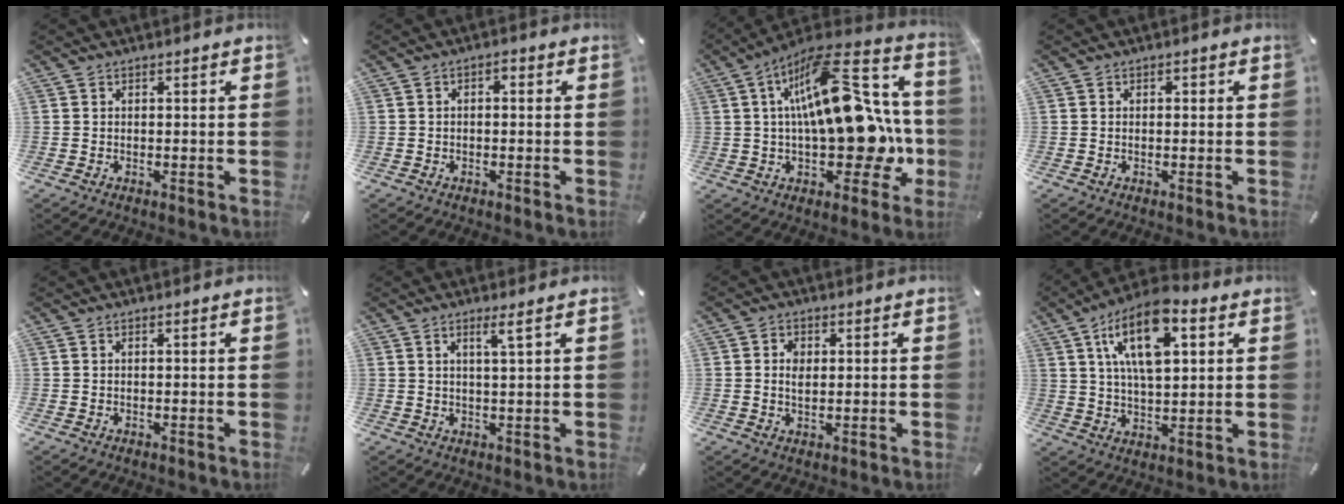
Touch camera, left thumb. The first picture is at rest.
{"total": 1.3, "force": [-0.8, 0.6, 0.8], "torque": [-0.015, 0.007, -0.017]}
{"total": 22.8, "force": [1.7, 11.3, 19.8], "torque": [-0.302, -0.028, 0.028]}
{"total": 0.6, "force": [-0.2, 0.5, 0.2], "torque": [-0.006, 0.002, -0.004]}
{"total": 0.0}
{"total": 3.6, "force": [1.8, -0.2, 3.0], "torque": [-0.061, -0.002, 0.029]}
{"total": 3.0, "force": [0.4, 2.2, 1.9], "torque": [-0.033, 0.004, 0.004]}
{"total": 14.6, "force": [6.5, 7.1, 11.0], "torque": [-0.192, -0.011, 0.108]}